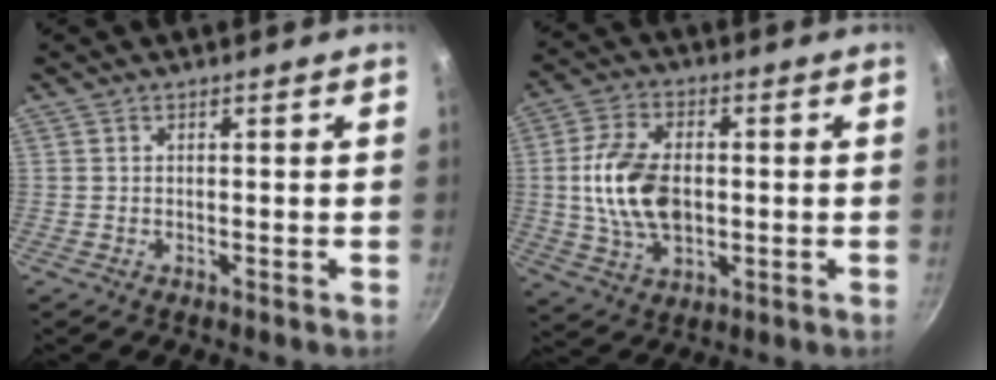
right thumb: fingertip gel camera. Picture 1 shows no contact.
{"total": 13.3, "force": [0.0, 8.4, 10.4], "torque": [-0.182, 0.008, -0.002]}